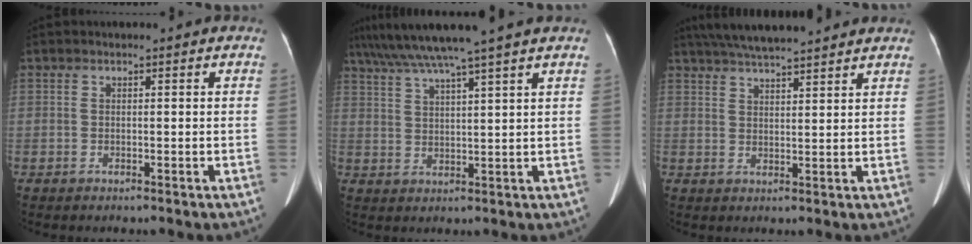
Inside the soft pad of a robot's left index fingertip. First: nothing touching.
{"total": 10.6, "force": [8.8, -2.0, 5.5], "torque": [-0.099, 0.021, 0.139]}
{"total": 11.7, "force": [10.4, 1.0, 5.2], "torque": [-0.095, 0.032, 0.157]}